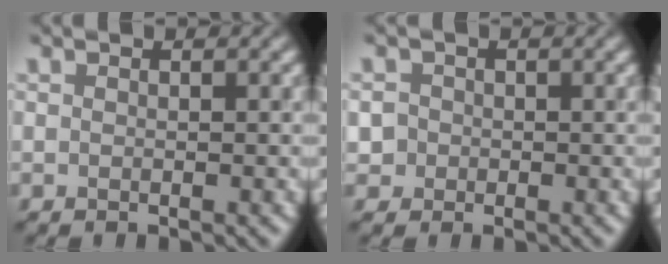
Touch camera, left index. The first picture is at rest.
{"total": 2.5, "force": [-0.1, 2.4, 0.7], "torque": [-0.001, 0.018, -0.019]}